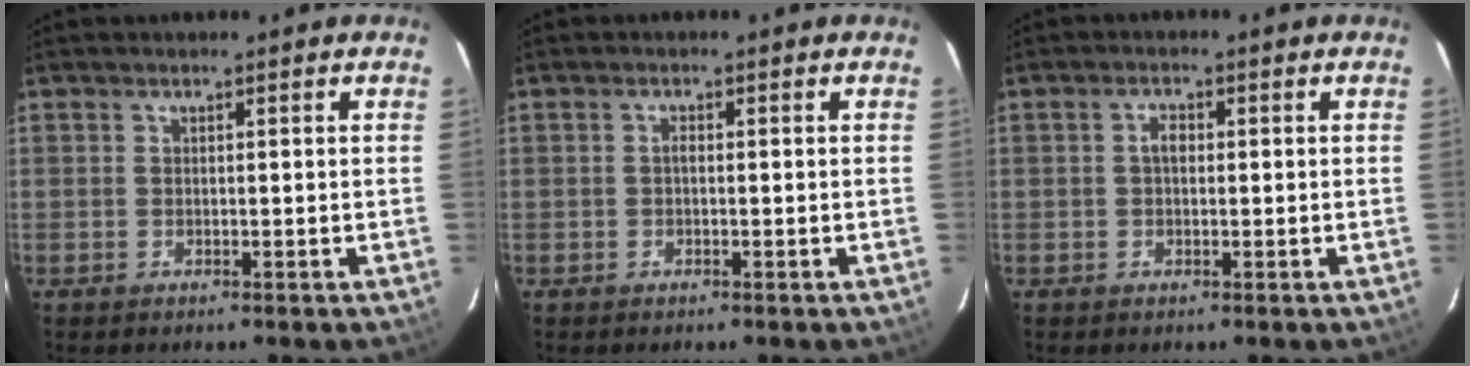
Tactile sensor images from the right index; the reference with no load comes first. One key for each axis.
{"total": 0.7, "fx": -0.2, "fy": 0.4, "fz": 0.6, "tx": -0.010, "ty": 0.005, "tz": -0.004}
{"total": 1.8, "fx": 0.1, "fy": 1.2, "fz": 1.4, "tx": -0.027, "ty": 0.008, "tz": -0.001}